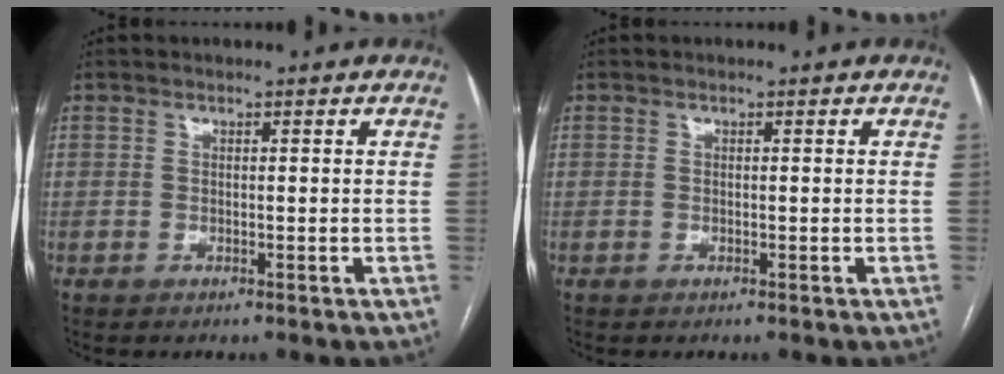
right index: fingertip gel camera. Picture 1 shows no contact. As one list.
[{"total": 0.0}]